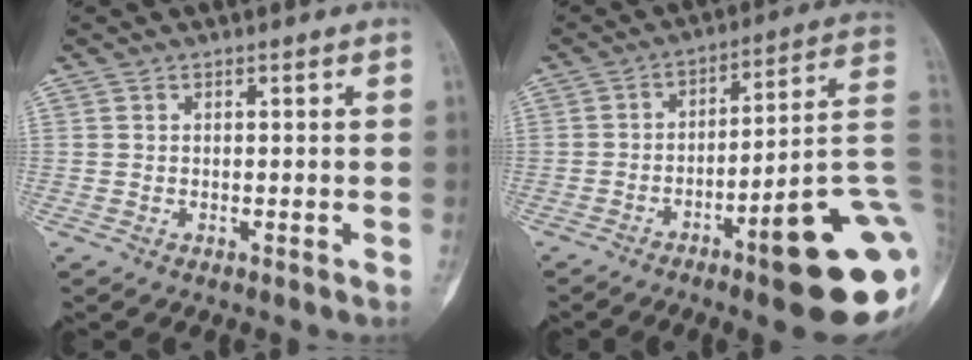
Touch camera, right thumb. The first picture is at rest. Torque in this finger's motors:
{"motor_torque": [3.43, 1.41, 1.34, -1.43, 0.46]}